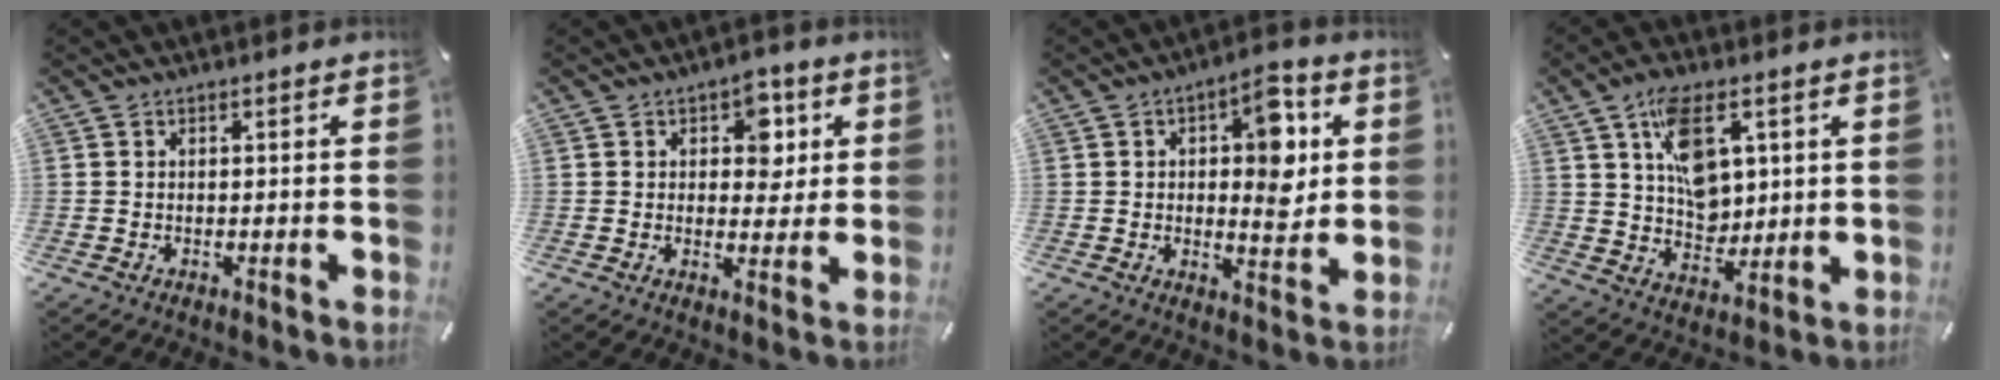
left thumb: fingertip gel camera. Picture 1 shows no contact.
{"total": 6.7, "force": [2.2, 5.1, 3.9], "torque": [-0.033, -0.006, 0.028]}
{"total": 11.2, "force": [2.5, 6.0, 9.1], "torque": [-0.107, -0.013, 0.037]}
{"total": 11.5, "force": [4.4, 7.6, 7.4], "torque": [-0.120, -0.001, 0.083]}